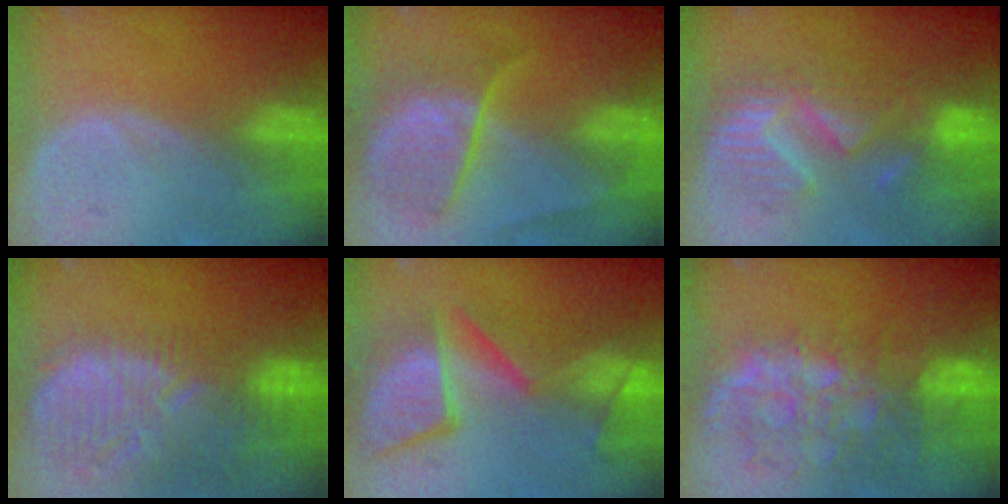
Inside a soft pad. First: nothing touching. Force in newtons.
{"total": 7.2, "press": 7.2, "slide": 0.2}
{"total": 8.8, "press": 8.7, "slide": 1.5}
{"total": 13.3, "press": 11.4, "slide": 6.8}
{"total": 11.0, "press": 10.3, "slide": 3.8}
{"total": 10.8, "press": 9.5, "slide": 5.0}